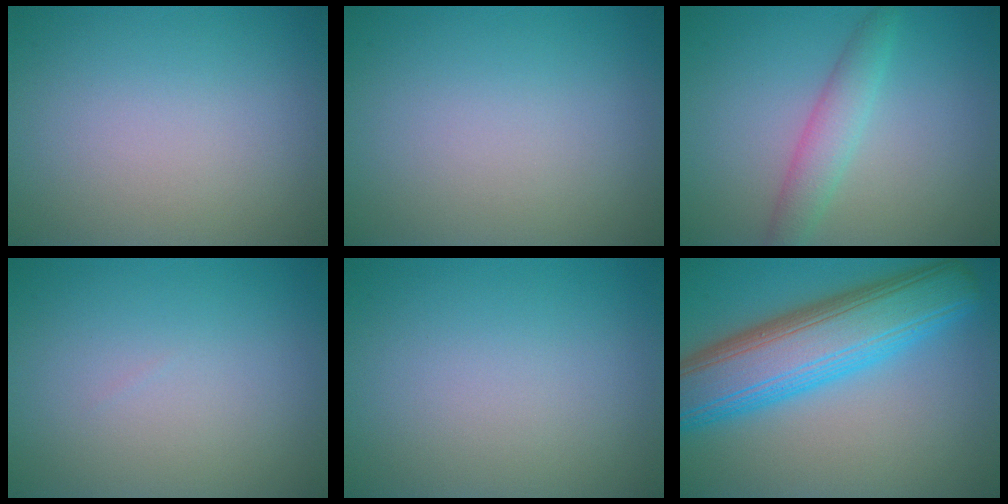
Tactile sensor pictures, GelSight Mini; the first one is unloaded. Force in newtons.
{"total": 0.0}
{"total": 2.8, "press": 2.8, "slide": 0.2}
{"total": 0.0}
{"total": 0.0}
{"total": 10.6, "press": 10.6, "slide": 0.2}